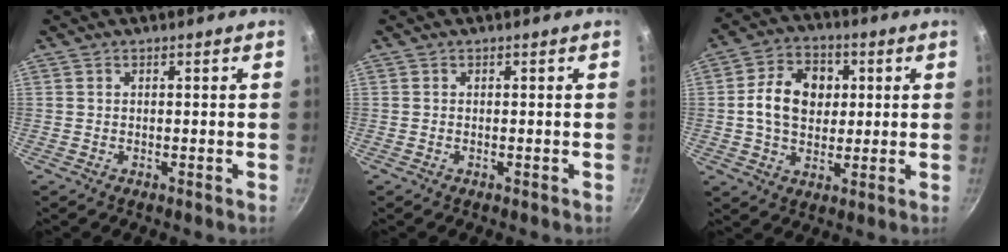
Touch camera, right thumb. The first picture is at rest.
{"total": 0.0}
{"total": 11.8, "force": [1.5, 8.9, 7.5], "torque": [-0.104, 0.011, 0.016]}